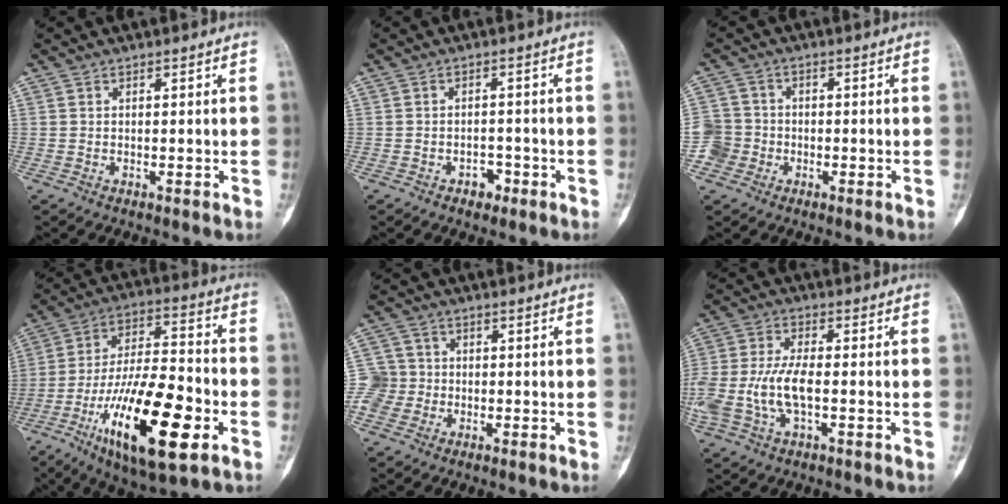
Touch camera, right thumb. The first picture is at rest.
{"total": 2.5, "force": [-1.5, 1.7, 1.0], "torque": [-0.002, 0.014, -0.017]}
{"total": 5.2, "force": [-1.8, 4.9, 0.5], "torque": [0.012, 0.018, -0.038]}
{"total": 23.5, "force": [-9.0, 7.9, 20.2], "torque": [-0.365, 0.033, -0.150]}
{"total": 5.8, "force": [-1.3, 5.6, 0.9], "torque": [0.001, 0.016, -0.030]}
{"total": 11.5, "force": [-2.0, 5.5, 9.9], "torque": [-0.229, 0.017, -0.038]}